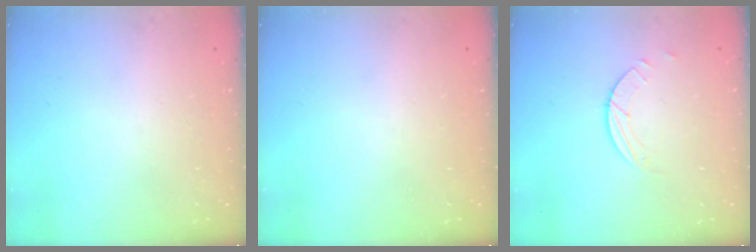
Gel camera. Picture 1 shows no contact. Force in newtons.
{"total": 0.0}
{"total": 2.0, "press": 2.0, "slide": 0.2}